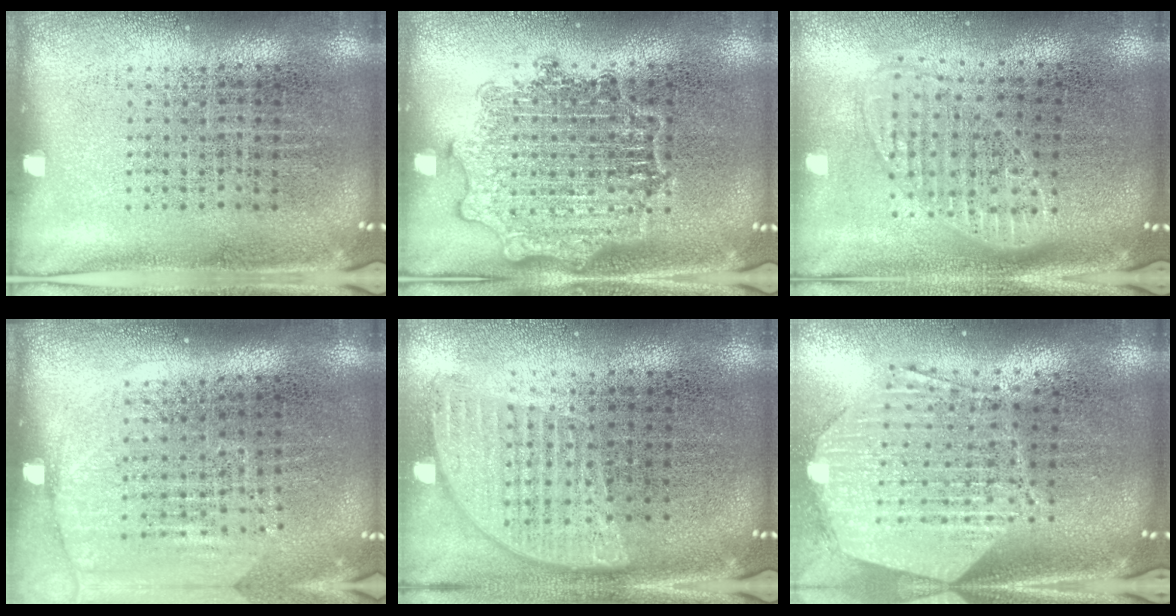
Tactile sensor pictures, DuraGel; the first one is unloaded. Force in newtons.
{"total": 3.1, "press": 3.1, "slide": 0.6}
{"total": 1.8, "press": 1.5, "slide": 1.0}
{"total": 1.7, "press": 1.5, "slide": 0.8}
{"total": 1.0, "press": 1.0, "slide": 0.1}
{"total": 3.1, "press": 2.4, "slide": 1.9}